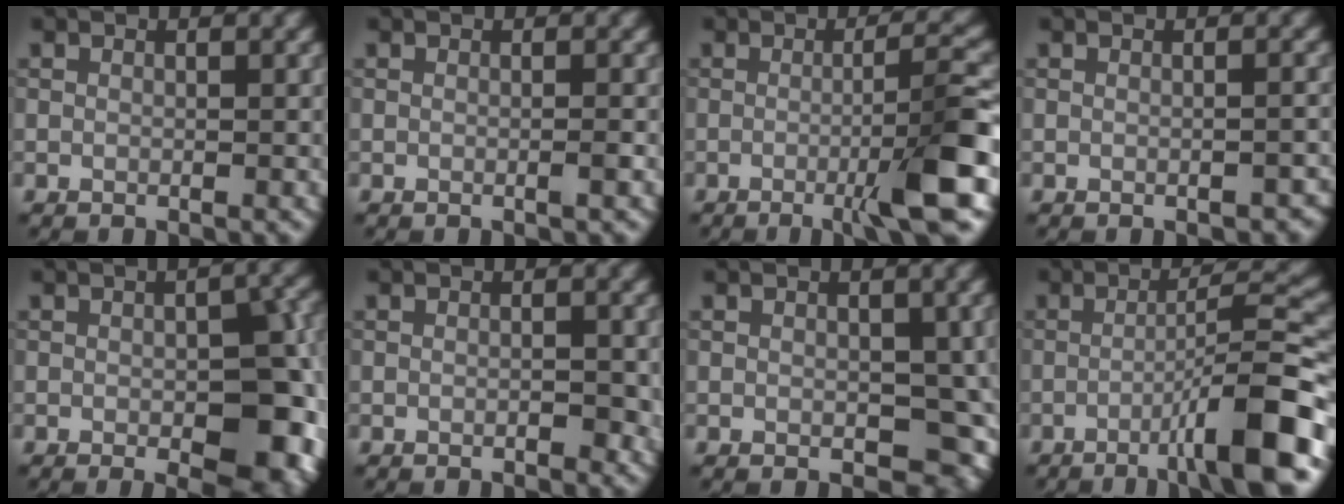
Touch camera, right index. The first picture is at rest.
{"total": 0.5, "force": [-0.2, -0.1, 0.5], "torque": [-0.009, 0.001, -0.005]}
{"total": 6.4, "force": [-1.9, 0.5, 6.1], "torque": [-0.086, 0.011, -0.042]}
{"total": 1.1, "force": [-0.7, 0.3, 0.8], "torque": [-0.012, 0.003, -0.008]}
{"total": 10.0, "force": [-2.4, 4.7, 8.5], "torque": [-0.093, -0.004, -0.025]}
{"total": 1.5, "force": [-0.4, 0.6, 1.3], "torque": [-0.019, -0.001, -0.006]}
{"total": 5.2, "force": [-0.5, 3.4, 4.0], "torque": [-0.051, -0.013, 0.000]}
{"total": 9.0, "force": [-3.9, 1.0, 8.0], "torque": [-0.106, 0.019, -0.071]}